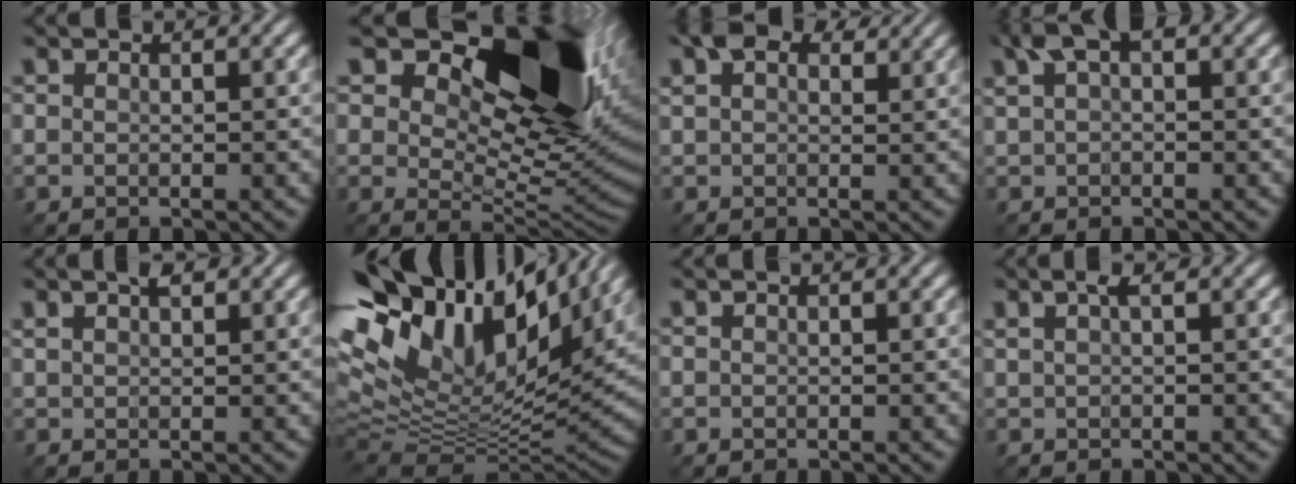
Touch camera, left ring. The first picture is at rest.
{"total": 15.4, "force": [7.8, 6.9, 11.2], "torque": [-0.156, 0.005, 0.123]}
{"total": 4.5, "force": [3.0, 2.4, 2.4], "torque": [-0.042, 0.009, 0.045]}
{"total": 3.3, "force": [1.6, 1.4, 2.4], "torque": [-0.039, 0.014, 0.022]}
{"total": 1.8, "force": [1.3, 0.7, 1.1], "torque": [-0.017, 0.003, 0.023]}
{"total": 17.7, "force": [7.8, 9.5, 12.8], "torque": [-0.264, 0.031, 0.137]}
{"total": 0.0}
{"total": 1.1, "force": [0.6, 0.2, 1.0], "torque": [-0.024, 0.004, 0.010]}